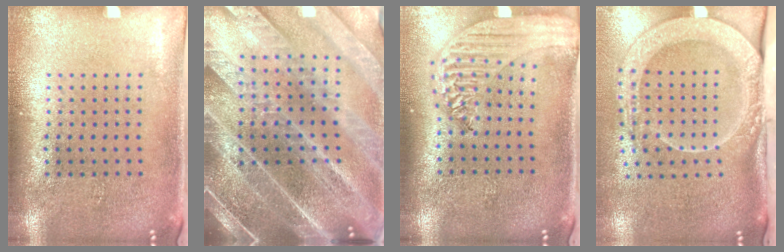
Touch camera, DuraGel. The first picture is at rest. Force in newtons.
{"total": 5.5, "press": 4.6, "slide": 2.9}
{"total": 2.2, "press": 2.0, "slide": 0.9}
{"total": 2.8, "press": 2.2, "slide": 1.8}